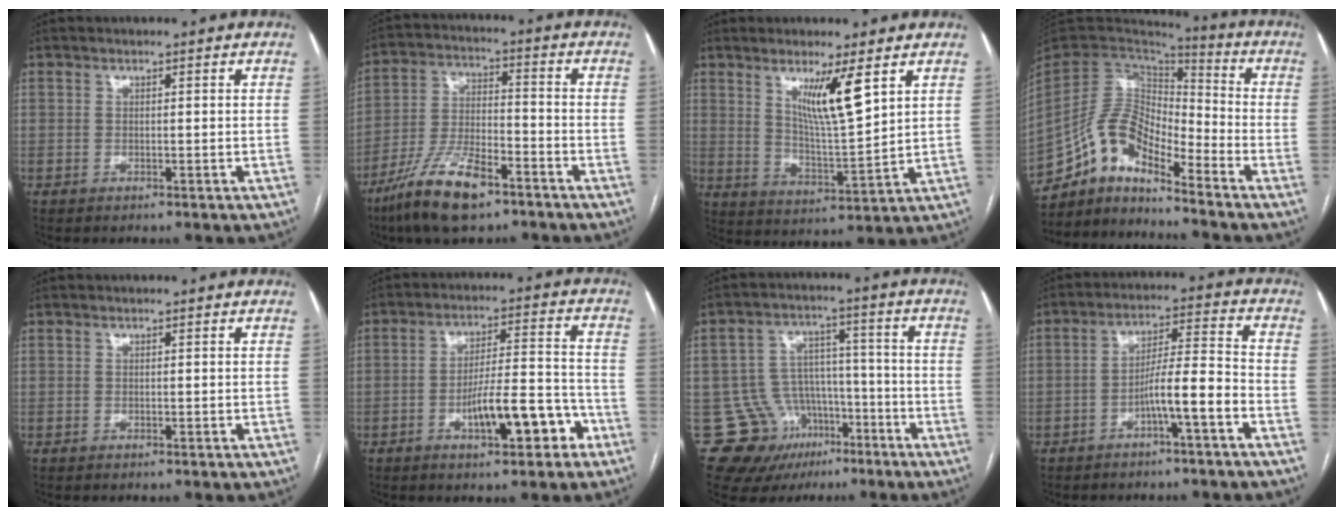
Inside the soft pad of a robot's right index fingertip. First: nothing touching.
{"total": 12.7, "force": [-8.4, 3.5, 8.8], "torque": [-0.180, -0.013, -0.155]}
{"total": 8.8, "force": [4.5, 0.3, 7.5], "torque": [-0.134, -0.019, 0.085]}
{"total": 11.2, "force": [-9.4, 3.3, 5.2], "torque": [-0.099, 0.041, -0.178]}
{"total": 0.0}
{"total": 9.9, "force": [-4.7, 2.4, 8.4], "torque": [-0.136, 0.020, -0.067]}
{"total": 12.2, "force": [-6.7, 9.9, 2.4], "torque": [-0.037, 0.067, -0.092]}
{"total": 7.4, "force": [-3.6, -0.2, 6.5], "torque": [-0.108, 0.022, -0.058]}